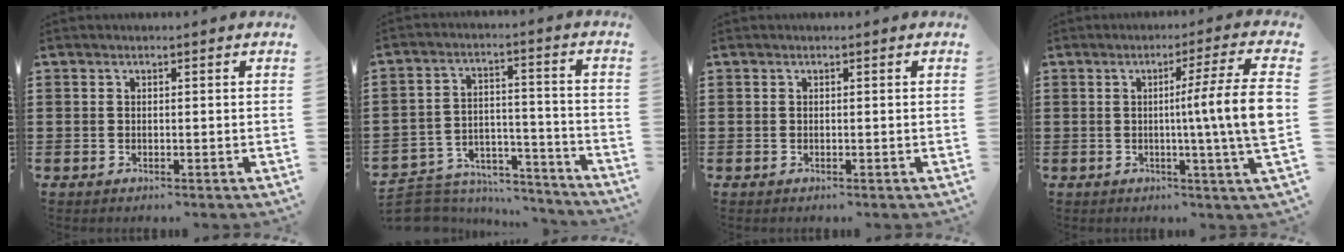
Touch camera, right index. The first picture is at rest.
{"total": 6.8, "force": [-6.2, 2.4, 1.2], "torque": [-0.038, 0.016, -0.126]}
{"total": 0.0}
{"total": 10.9, "force": [0.0, -0.7, 10.9], "torque": [-0.169, -0.019, -0.010]}